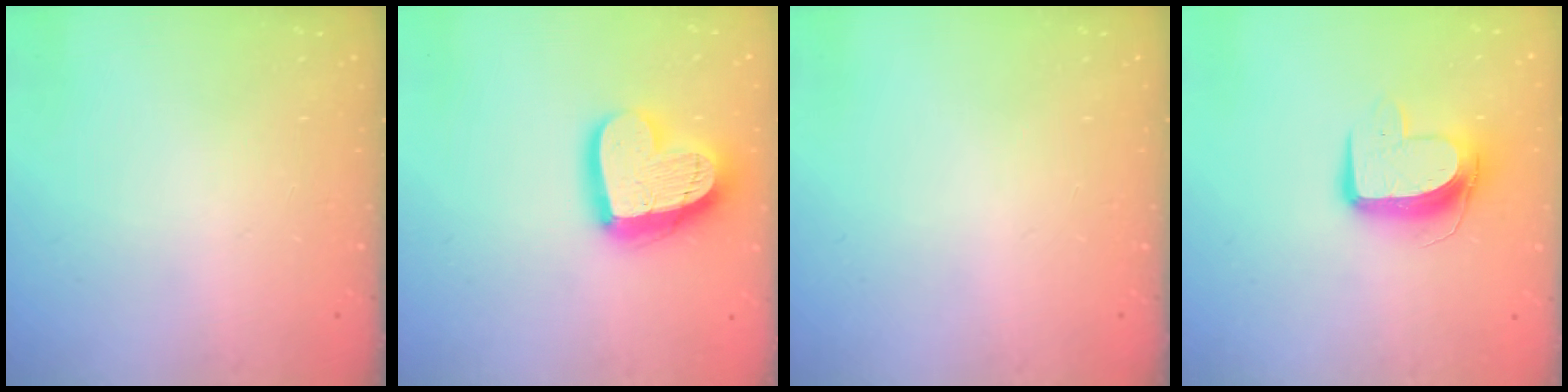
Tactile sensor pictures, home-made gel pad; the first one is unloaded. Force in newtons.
{"total": 21.4, "press": 21.3, "slide": 2.1}
{"total": 0.0}
{"total": 10.6, "press": 10.6, "slide": 0.2}